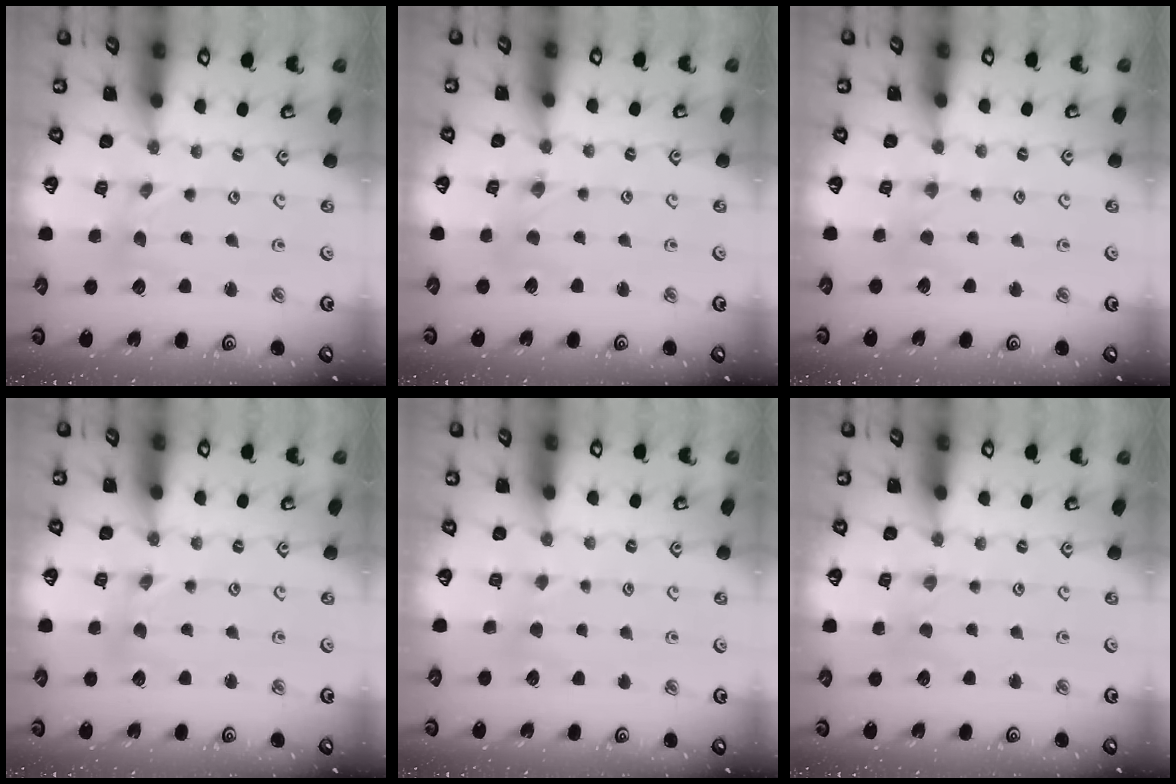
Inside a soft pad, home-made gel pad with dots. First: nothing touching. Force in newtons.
{"total": 0.6, "press": 0.6, "slide": 0.2}
{"total": 1.6, "press": 1.5, "slide": 0.4}
{"total": 1.7, "press": 1.7, "slide": 0.3}
{"total": 2.5, "press": 2.4, "slide": 0.4}
{"total": 0.5, "press": 0.5, "slide": 0.2}